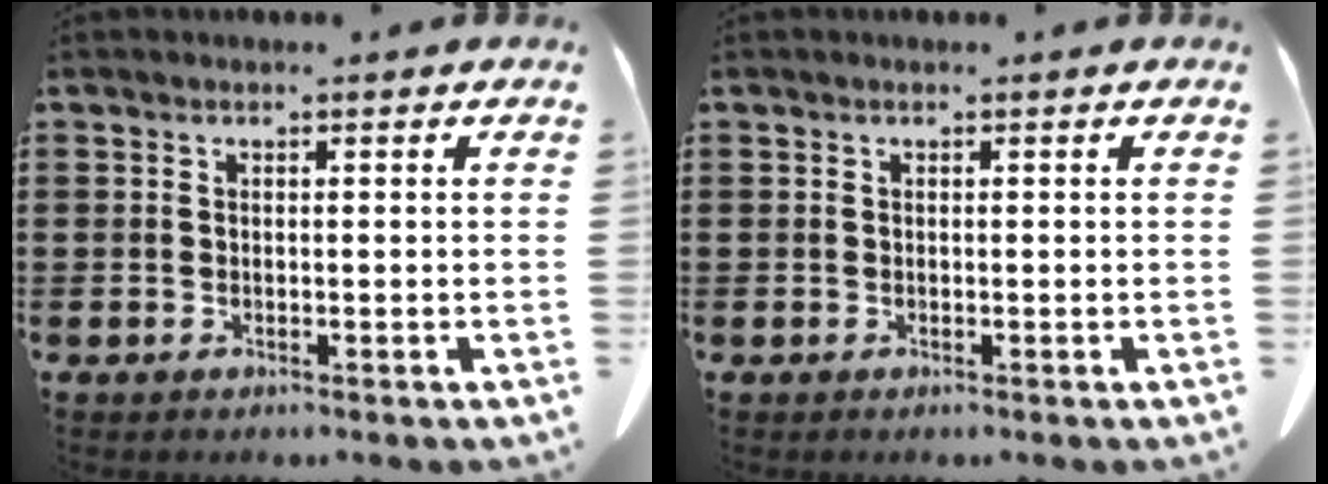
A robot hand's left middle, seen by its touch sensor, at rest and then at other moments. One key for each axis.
{"total": 0.0}